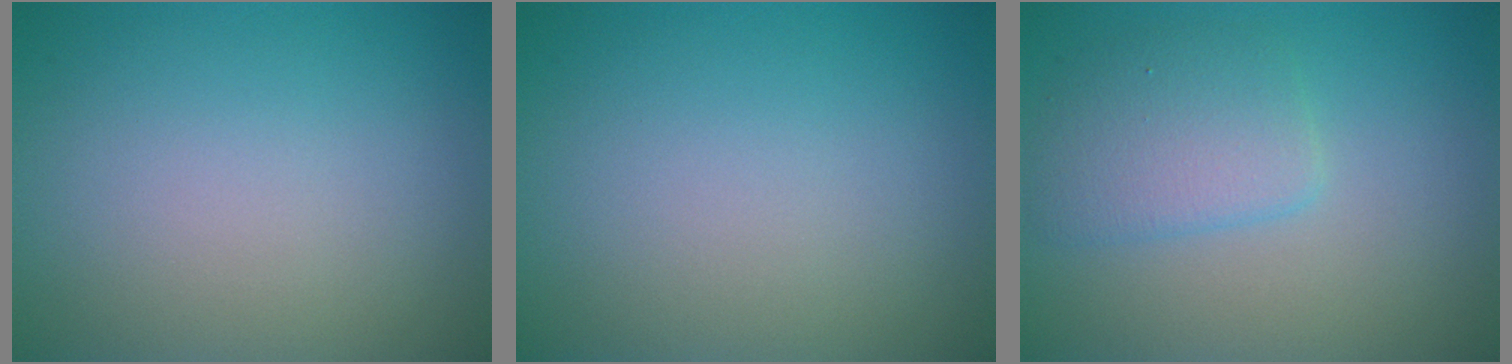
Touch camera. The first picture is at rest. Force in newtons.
{"total": 0.0}
{"total": 3.2, "press": 3.2, "slide": 0.1}